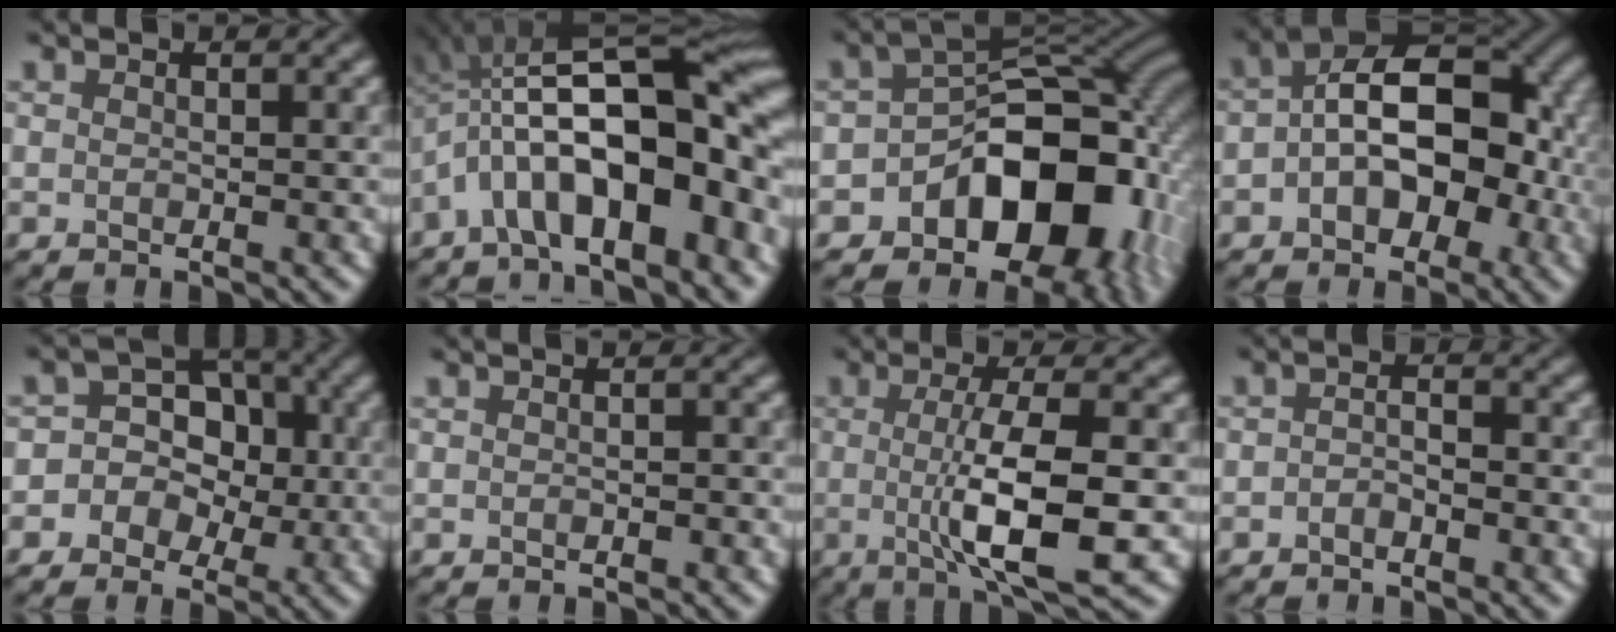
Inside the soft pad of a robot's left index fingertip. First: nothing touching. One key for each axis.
{"total": 16.3, "fx": -2.8, "fy": 6.2, "fz": 14.7, "tx": -0.217, "ty": 0.029, "tz": -0.045}
{"total": 14.8, "fx": -5.9, "fy": 9.9, "fz": 9.3, "tx": -0.101, "ty": -0.010, "tz": -0.101}
{"total": 10.6, "fx": -0.6, "fy": 6.5, "fz": 8.4, "tx": -0.098, "ty": 0.022, "tz": -0.020}
{"total": 8.2, "fx": -0.8, "fy": 7.4, "fz": 3.3, "tx": -0.038, "ty": 0.048, "tz": -0.049}
{"total": 0.6, "fx": -0.2, "fy": 0.1, "fz": 0.5, "tx": -0.008, "ty": 0.002, "tz": -0.003}
{"total": 7.6, "fx": -0.6, "fy": 1.8, "fz": 7.4, "tx": -0.120, "ty": -0.008, "tz": -0.008}
{"total": 1.4, "fx": -0.8, "fy": 0.7, "fz": 1.0, "tx": -0.020, "ty": 0.002, "tz": -0.018}